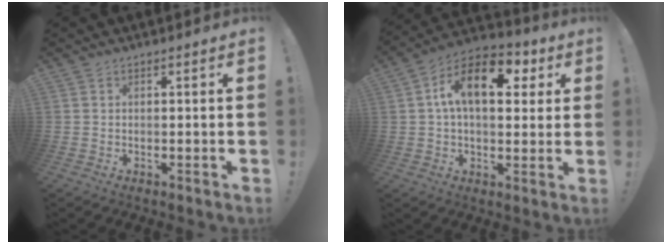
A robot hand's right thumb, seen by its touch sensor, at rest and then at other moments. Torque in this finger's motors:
{"motor_torque": [0.49, 0.49, 0.54, 0.75, 0.42]}